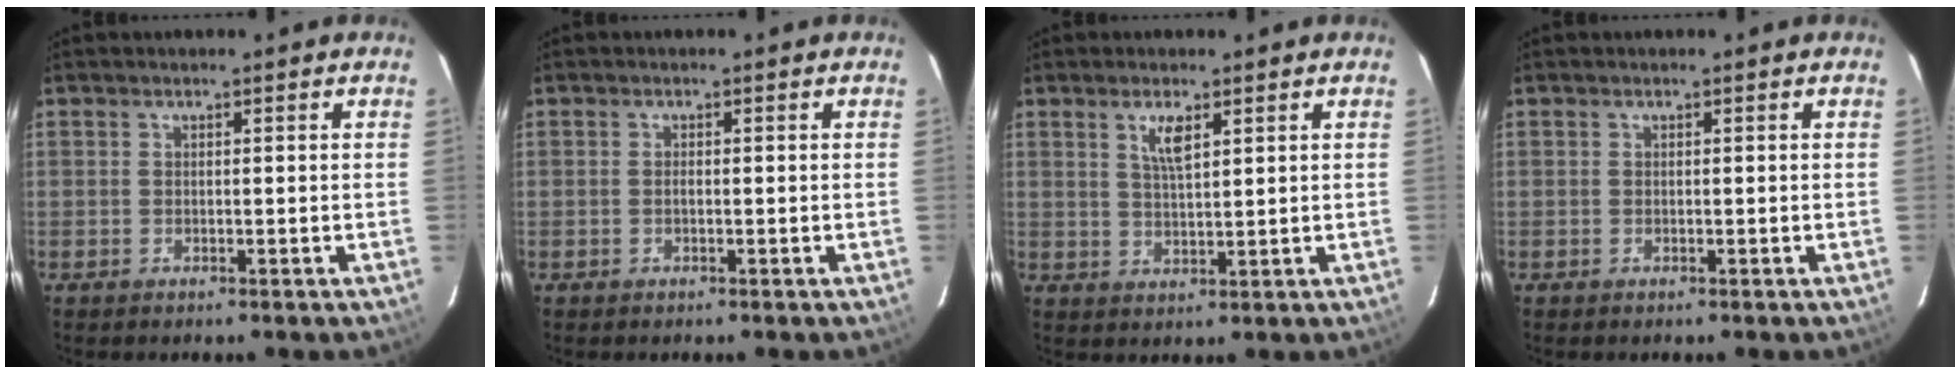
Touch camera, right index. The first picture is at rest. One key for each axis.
{"total": 0.5, "fx": -0.1, "fy": 0.1, "fz": 0.5, "tx": -0.010, "ty": 0.001, "tz": -0.004}
{"total": 4.0, "fx": 2.1, "fy": 1.2, "fz": 3.2, "tx": -0.060, "ty": 0.000, "tz": 0.041}
{"total": 0.0}